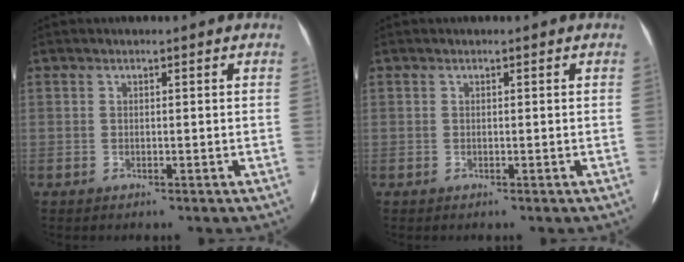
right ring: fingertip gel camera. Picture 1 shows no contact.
{"total": 0.0}